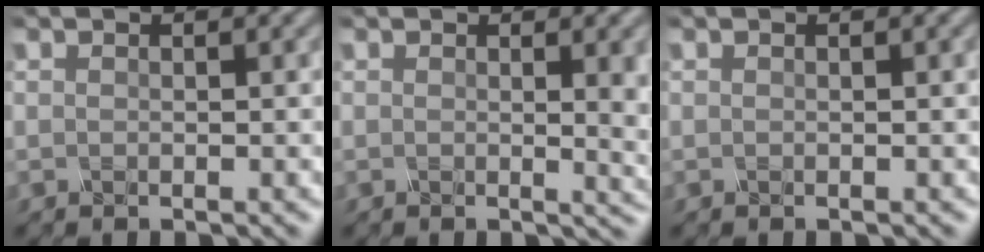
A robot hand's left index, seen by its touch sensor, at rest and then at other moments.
{"total": 5.2, "force": [0.5, 1.8, 4.9], "torque": [-0.041, -0.002, 0.008]}
{"total": 0.6, "force": [0.1, 0.2, 0.6], "torque": [-0.005, 0.005, -0.001]}